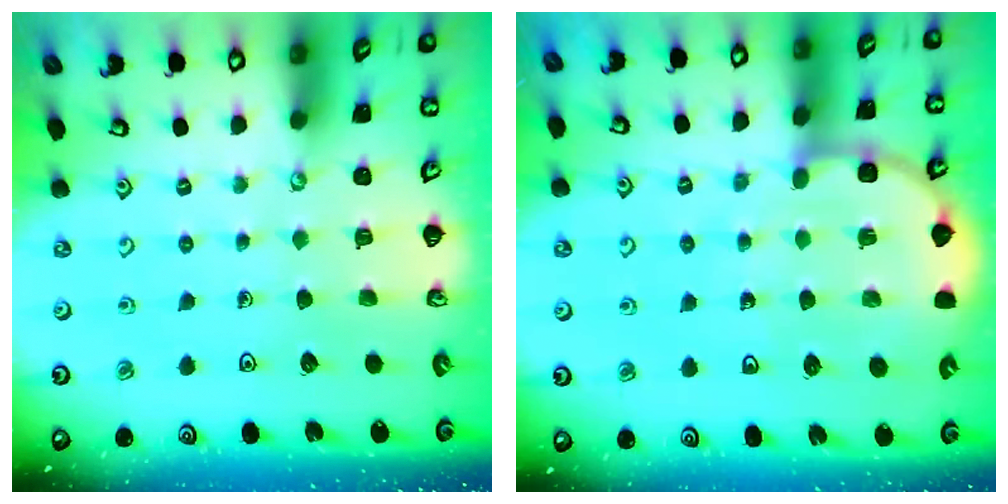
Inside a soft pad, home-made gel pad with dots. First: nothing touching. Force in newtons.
{"total": 8.0, "press": 7.4, "slide": 2.9}